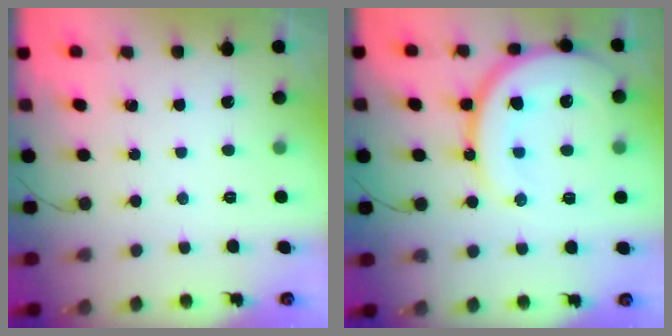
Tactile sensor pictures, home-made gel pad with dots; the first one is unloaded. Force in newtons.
{"total": 17.8, "press": 17.7, "slide": 1.8}